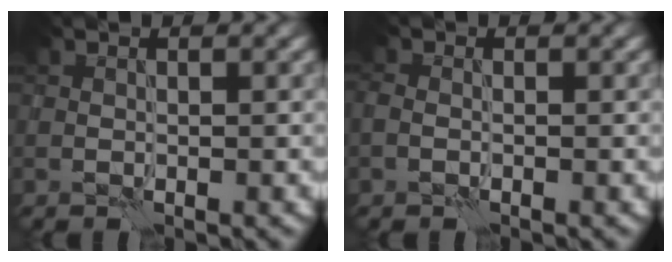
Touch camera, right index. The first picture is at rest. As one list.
[{"total": 0.9, "force": [-0.4, 0.7, 0.5], "torque": [-0.013, 0.002, -0.012]}]